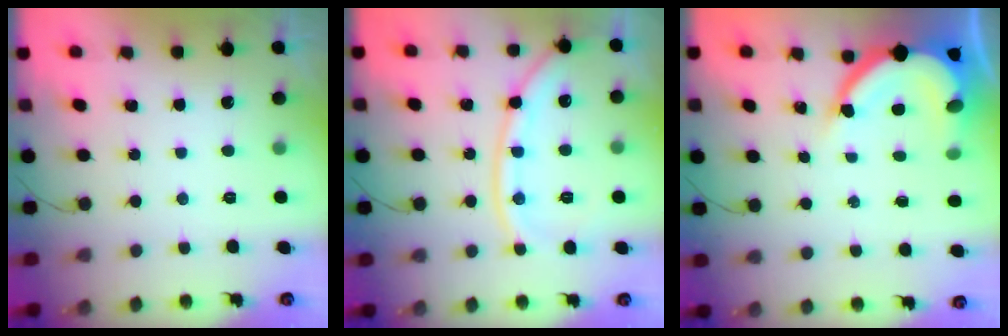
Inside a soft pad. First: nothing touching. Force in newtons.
{"total": 13.1, "press": 13.0, "slide": 1.7}
{"total": 12.1, "press": 12.0, "slide": 1.3}